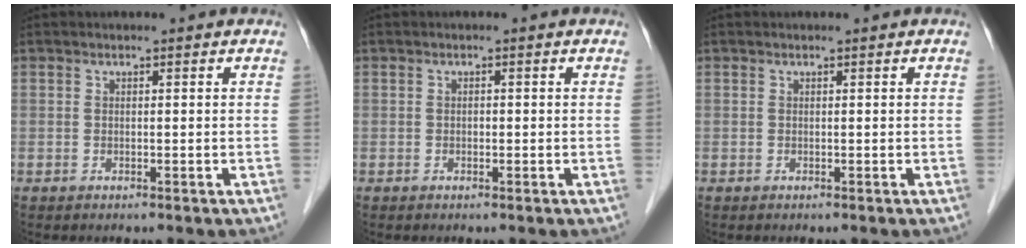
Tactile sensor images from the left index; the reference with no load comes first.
{"total": 0.5, "force": [-0.1, 0.4, 0.4], "torque": [-0.006, 0.003, -0.004]}
{"total": 0.0}